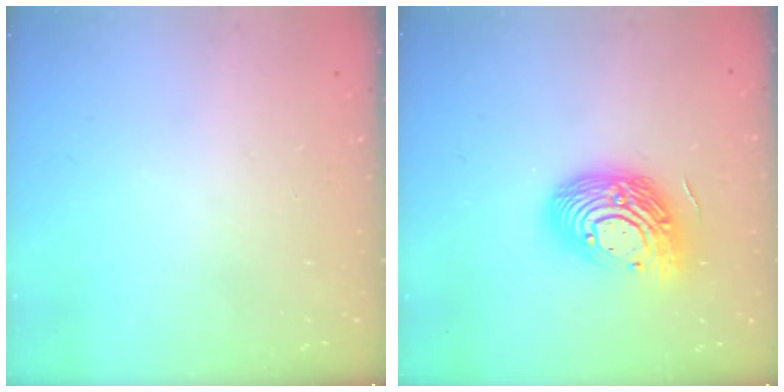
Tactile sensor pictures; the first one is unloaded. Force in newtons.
{"total": 17.0, "press": 16.9, "slide": 1.3}